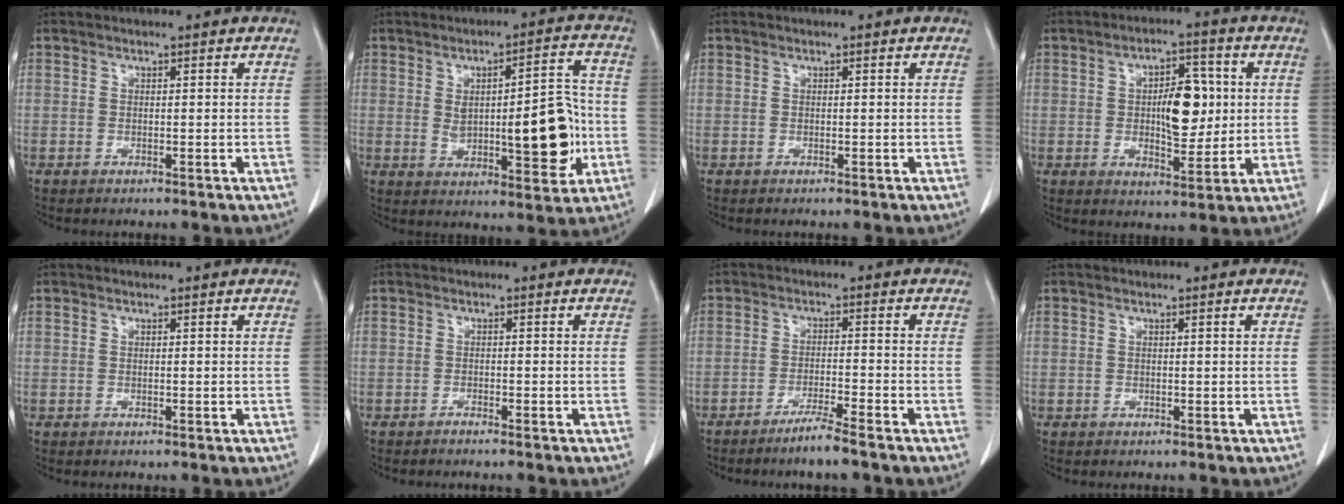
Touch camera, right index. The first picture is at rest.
{"total": 13.4, "force": [-1.0, 4.3, 12.6], "torque": [-0.176, 0.012, 0.000]}
{"total": 0.0}
{"total": 9.1, "force": [0.9, 3.9, 8.2], "torque": [-0.127, 0.009, 0.019]}
{"total": 0.0}
{"total": 0.8, "force": [-0.8, -0.1, 0.3], "torque": [-0.007, 0.000, -0.013]}
{"total": 4.3, "force": [-3.4, -0.7, 2.5], "torque": [-0.048, -0.010, -0.067]}
{"total": 0.0}